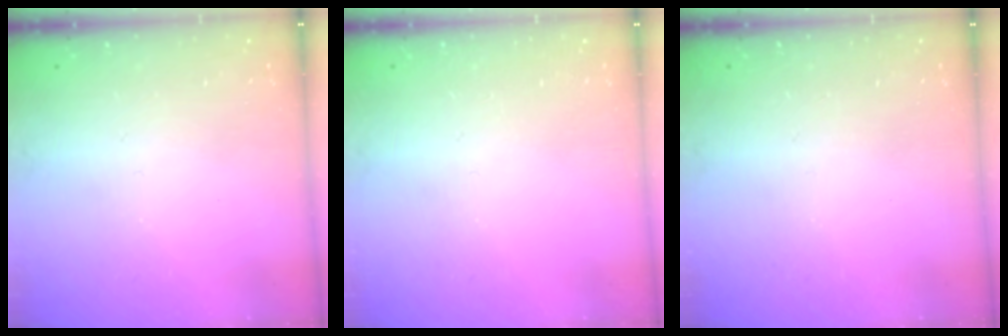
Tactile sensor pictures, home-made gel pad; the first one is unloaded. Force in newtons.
{"total": 0.0}
{"total": 0.0}